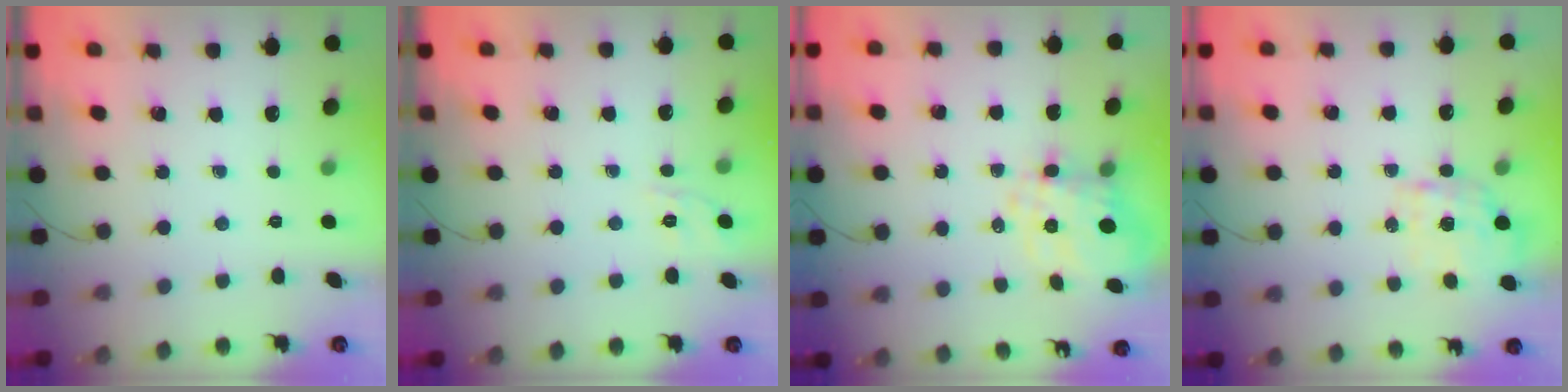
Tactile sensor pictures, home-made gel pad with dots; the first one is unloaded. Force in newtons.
{"total": 2.0, "press": 1.2, "slide": 1.5}
{"total": 5.2, "press": 4.6, "slide": 2.4}
{"total": 2.6, "press": 2.3, "slide": 1.3}